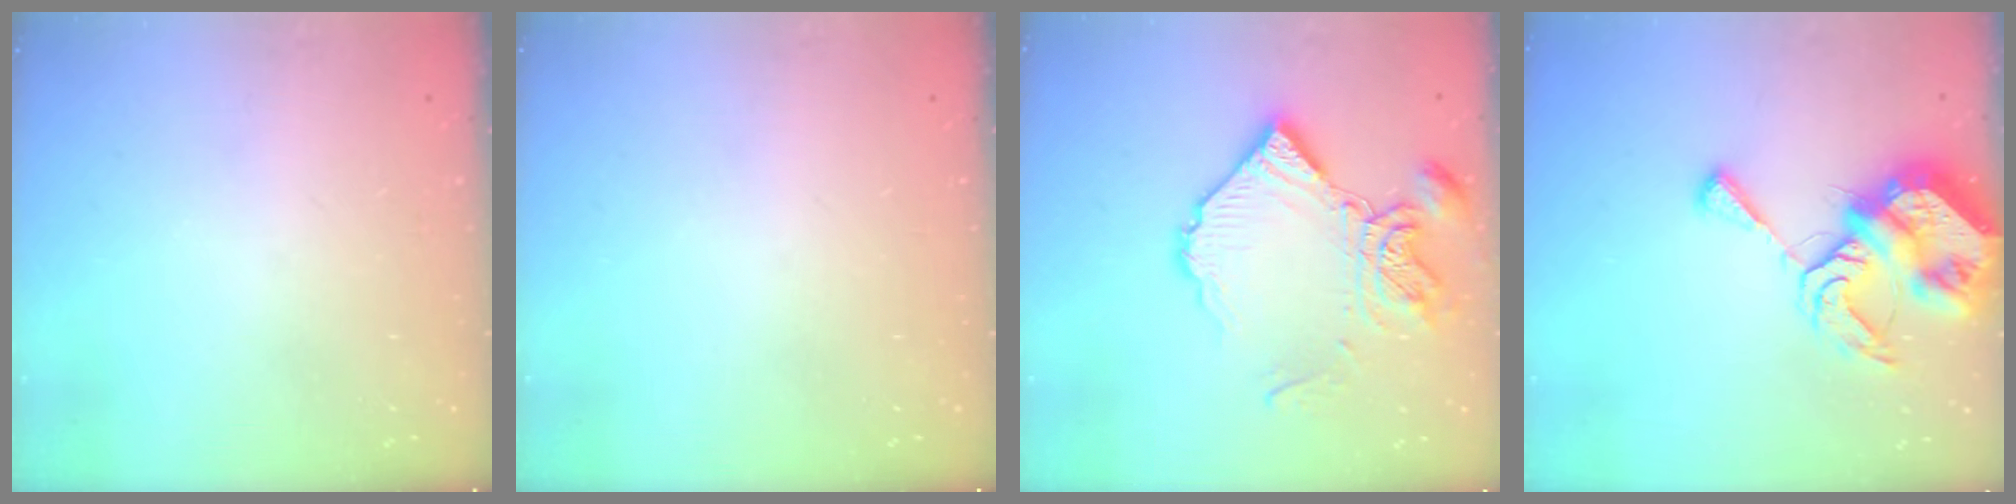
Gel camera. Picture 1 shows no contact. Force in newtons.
{"total": 0.0}
{"total": 14.8, "press": 14.7, "slide": 1.5}
{"total": 13.6, "press": 13.5, "slide": 1.6}